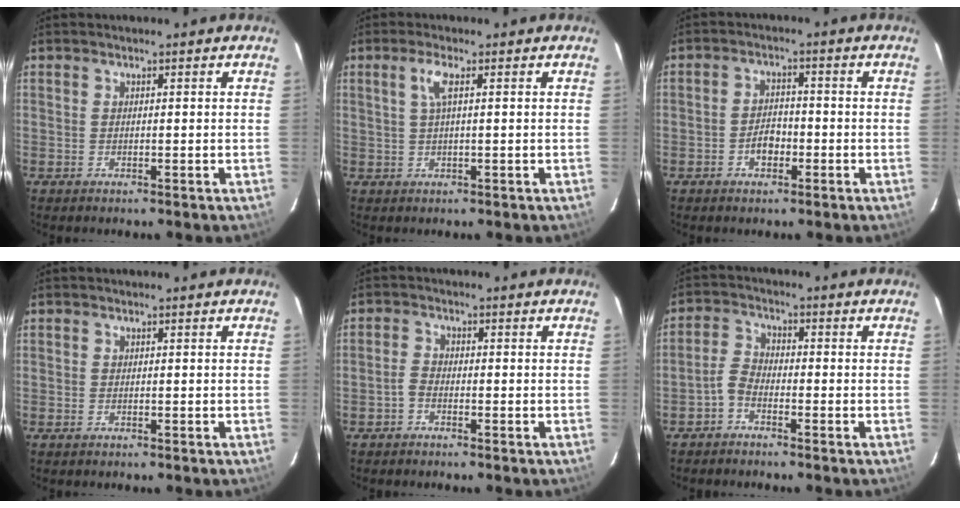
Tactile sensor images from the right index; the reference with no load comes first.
{"total": 2.7, "force": [0.8, 0.0, 2.6], "torque": [-0.054, 0.003, 0.015]}
{"total": 3.7, "force": [-1.7, 2.4, 2.3], "torque": [-0.043, 0.008, -0.028]}
{"total": 0.0}
{"total": 1.8, "force": [-1.4, 0.8, 0.8], "torque": [-0.019, 0.003, -0.031]}
{"total": 3.0, "force": [-2.2, 1.4, 1.5], "torque": [-0.042, 0.012, -0.049]}